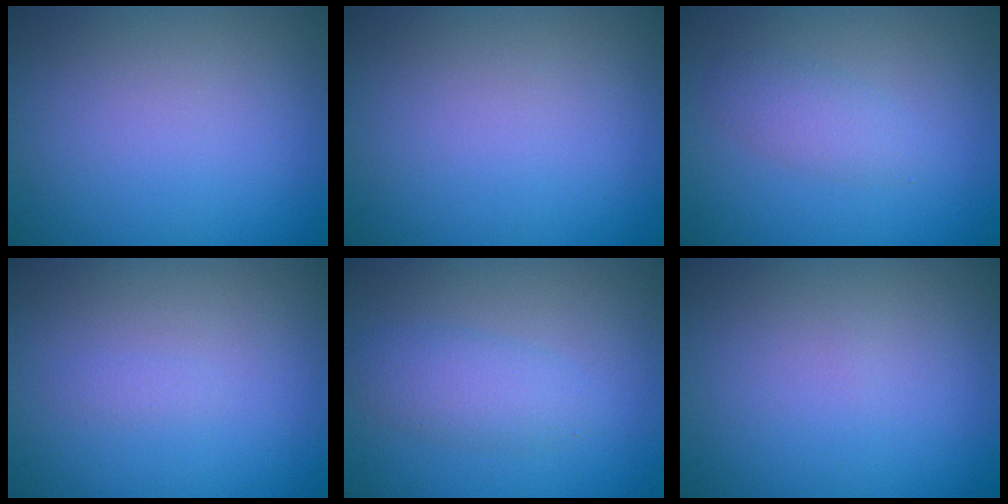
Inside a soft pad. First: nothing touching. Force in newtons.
{"total": 0.0}
{"total": 1.9, "press": 1.9, "slide": 0.0}
{"total": 0.6, "press": 0.6, "slide": 0.1}
{"total": 2.6, "press": 2.6, "slide": 0.2}
{"total": 0.0}